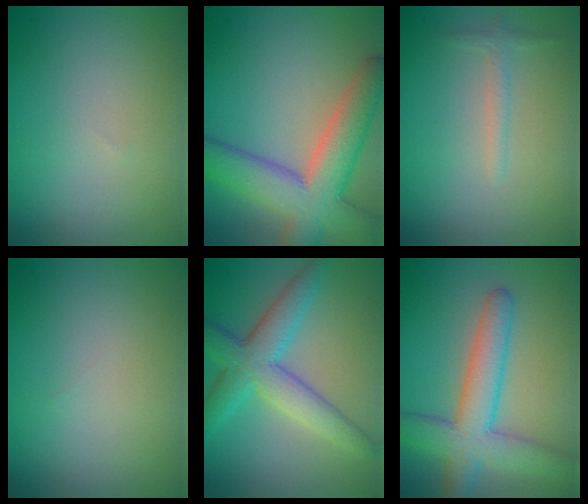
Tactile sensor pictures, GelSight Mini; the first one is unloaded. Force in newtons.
{"total": 8.8, "press": 8.8, "slide": 0.6}
{"total": 1.1, "press": 1.1, "slide": 0.1}
{"total": 0.0}
{"total": 5.8, "press": 5.8, "slide": 0.2}
{"total": 6.4, "press": 6.4, "slide": 0.5}